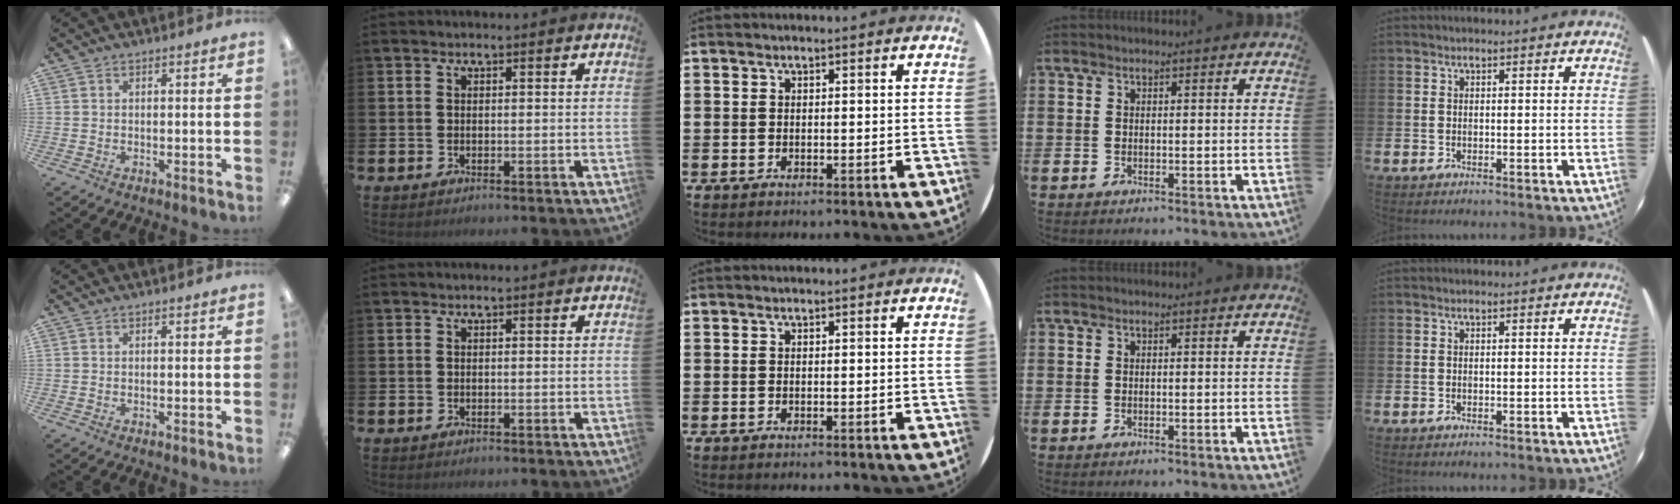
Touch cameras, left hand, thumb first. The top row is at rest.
{}